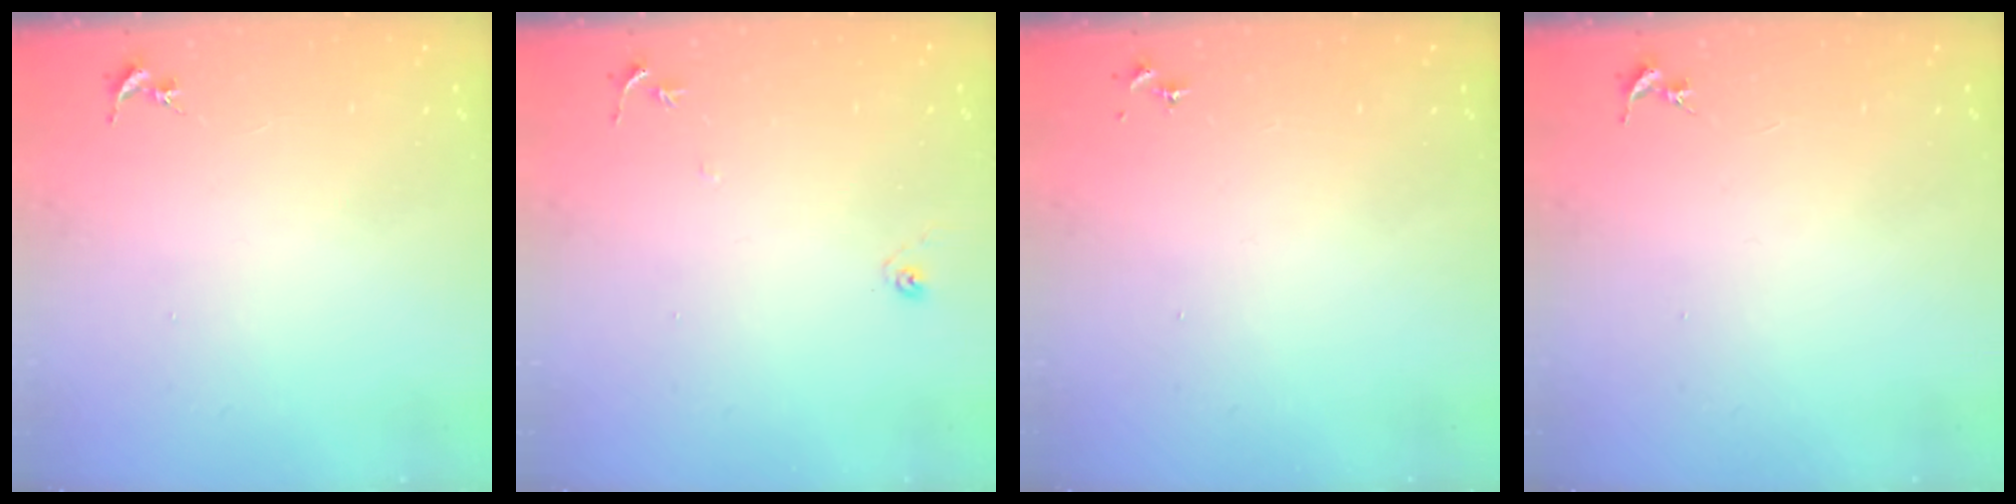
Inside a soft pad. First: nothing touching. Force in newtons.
{"total": 5.9, "press": 5.9, "slide": 0.6}
{"total": 0.0}
{"total": 0.0}